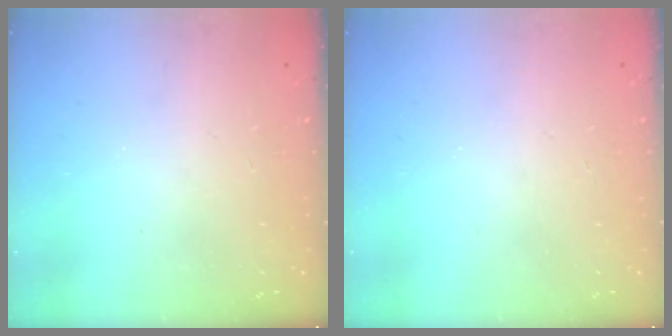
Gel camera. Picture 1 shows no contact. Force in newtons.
{"total": 0.0}